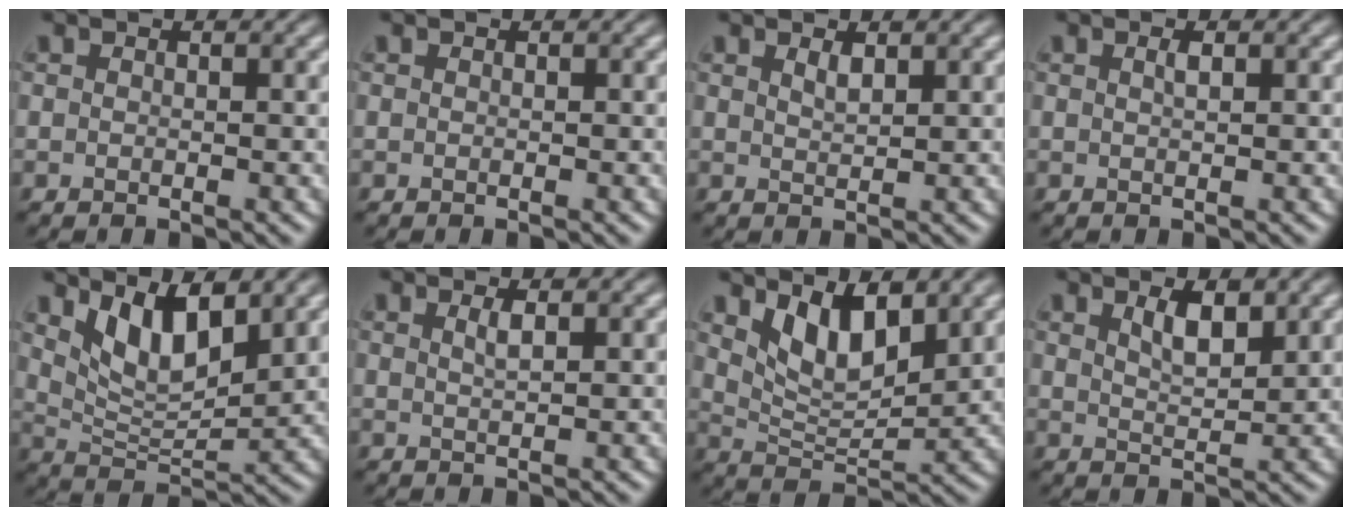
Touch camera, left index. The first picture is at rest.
{"total": 0.0}
{"total": 1.2, "force": [0.9, 0.3, 0.7], "torque": [-0.013, 0.000, 0.016]}
{"total": 0.8, "force": [0.4, 0.2, 0.7], "torque": [-0.012, 0.002, 0.006]}
{"total": 6.2, "force": [3.4, 2.5, 4.5], "torque": [-0.089, -0.013, 0.062]}
{"total": 1.3, "force": [0.6, 0.3, 1.0], "torque": [-0.015, 0.003, 0.009]}
{"total": 5.5, "force": [3.1, 2.4, 3.9], "torque": [-0.080, -0.014, 0.055]}
{"total": 2.7, "force": [1.6, 0.8, 2.0], "torque": [-0.035, -0.002, 0.029]}